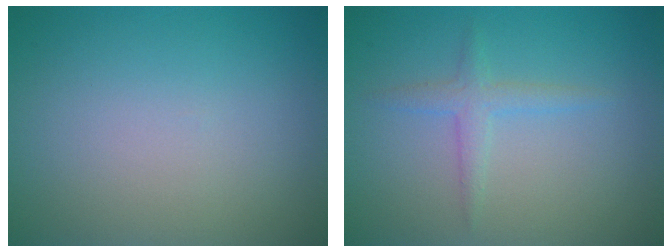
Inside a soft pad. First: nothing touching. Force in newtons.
{"total": 1.7, "press": 1.7, "slide": 0.1}